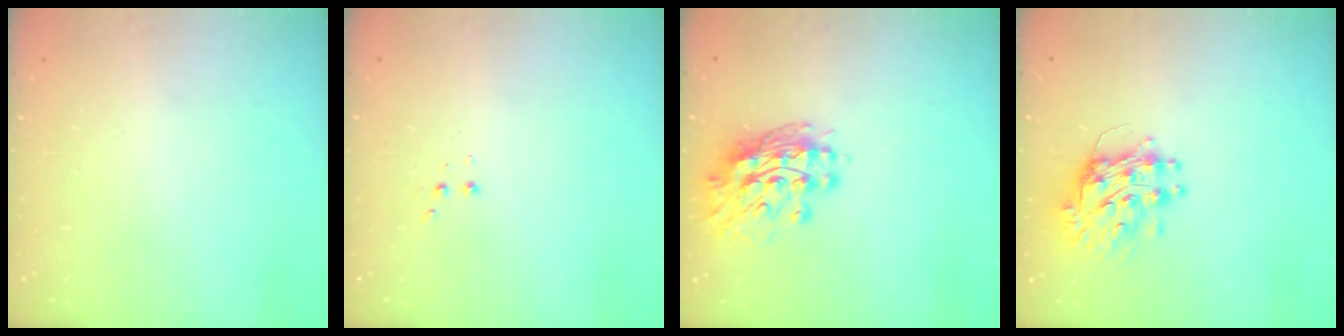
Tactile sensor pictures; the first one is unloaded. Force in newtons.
{"total": 2.5, "press": 2.4, "slide": 0.8}
{"total": 13.6, "press": 13.5, "slide": 1.1}
{"total": 10.1, "press": 10.1, "slide": 1.0}